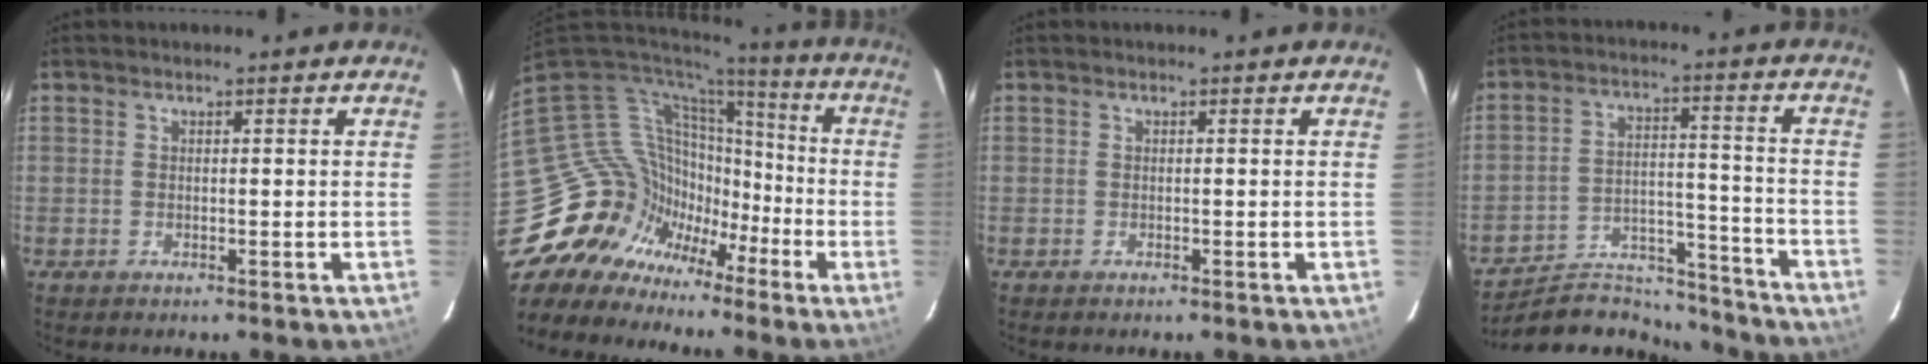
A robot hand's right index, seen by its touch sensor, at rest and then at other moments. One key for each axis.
{"total": 18.5, "fx": -10.9, "fy": 14.0, "fz": 5.1, "tx": -0.141, "ty": 0.012, "tz": -0.189}
{"total": 0.0}
{"total": 16.6, "fx": -15.6, "fy": 5.0, "fz": 2.7, "tx": -0.061, "ty": 0.033, "tz": -0.229}